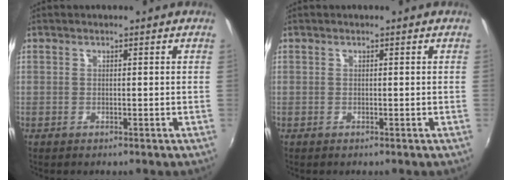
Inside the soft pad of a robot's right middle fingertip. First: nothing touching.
{"total": 0.0}